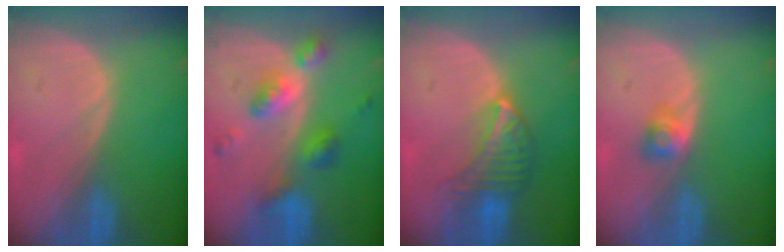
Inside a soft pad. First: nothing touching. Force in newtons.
{"total": 7.1, "press": 7.0, "slide": 0.6}
{"total": 6.7, "press": 6.0, "slide": 2.8}
{"total": 2.7, "press": 2.4, "slide": 1.1}